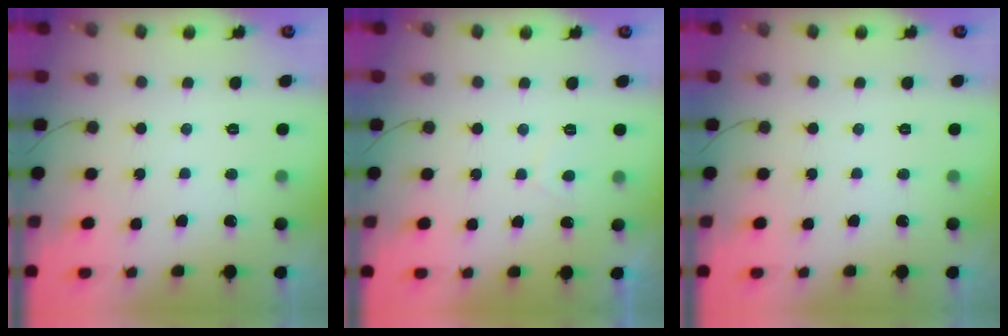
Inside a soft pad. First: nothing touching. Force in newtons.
{"total": 0.9, "press": 0.7, "slide": 0.6}
{"total": 0.0}